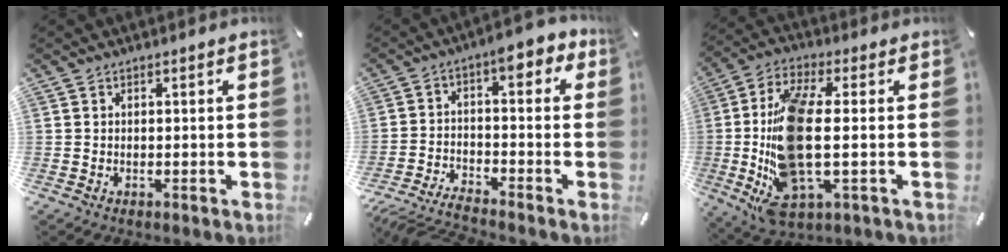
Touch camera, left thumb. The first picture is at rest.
{"total": 6.7, "force": [-3.8, 3.1, 4.5], "torque": [-0.087, 0.014, -0.078]}
{"total": 18.9, "force": [0.2, 7.0, 17.5], "torque": [-0.378, -0.018, 0.012]}